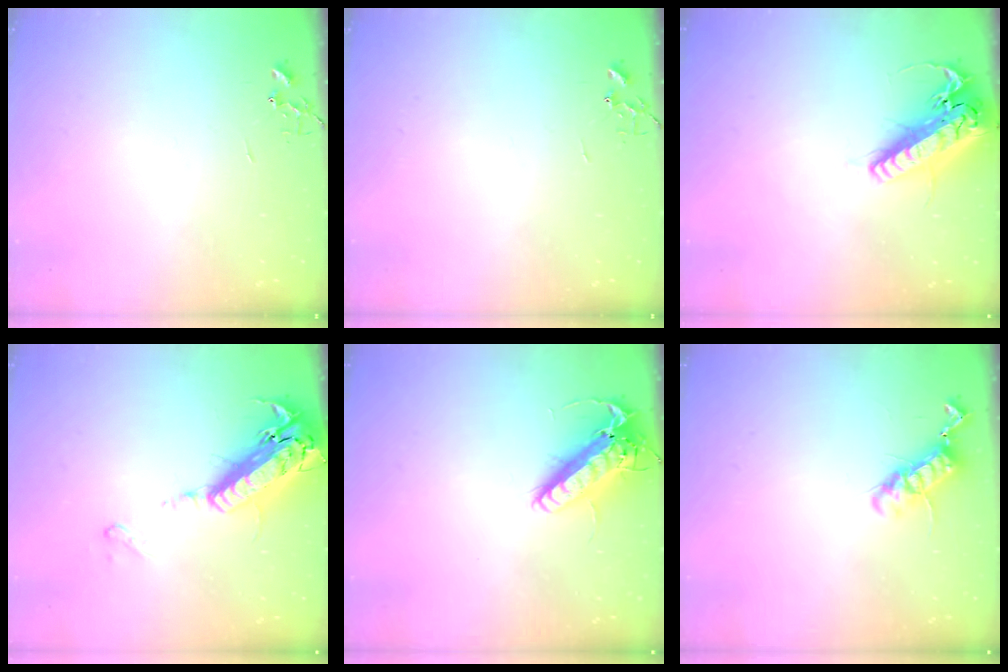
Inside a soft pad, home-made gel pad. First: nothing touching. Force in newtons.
{"total": 0.0}
{"total": 21.0, "press": 20.7, "slide": 3.7}
{"total": 21.2, "press": 20.7, "slide": 4.7}
{"total": 16.2, "press": 15.9, "slide": 3.2}
{"total": 11.7, "press": 11.7, "slide": 0.9}